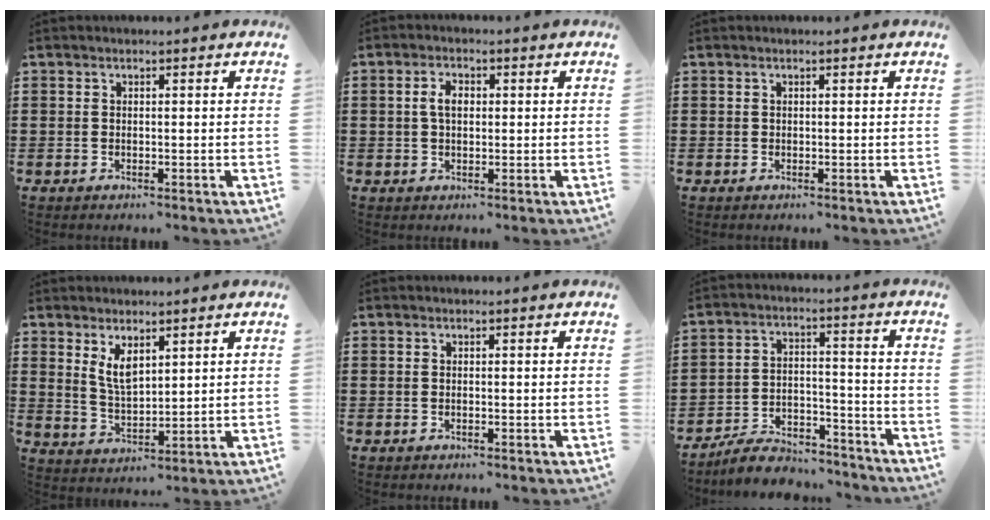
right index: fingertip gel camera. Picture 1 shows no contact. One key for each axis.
{"total": 3.2, "fx": 0.3, "fy": 1.8, "fz": 2.6, "tx": -0.054, "ty": 0.010, "tz": 0.003}
{"total": 0.0}
{"total": 4.6, "fx": 2.5, "fy": 2.0, "fz": 3.3, "tx": -0.071, "ty": 0.003, "tz": 0.045}
{"total": 0.0}
{"total": 6.3, "fx": -5.9, "fy": 1.5, "fz": 1.6, "tx": -0.028, "ty": 0.018, "tz": -0.112}